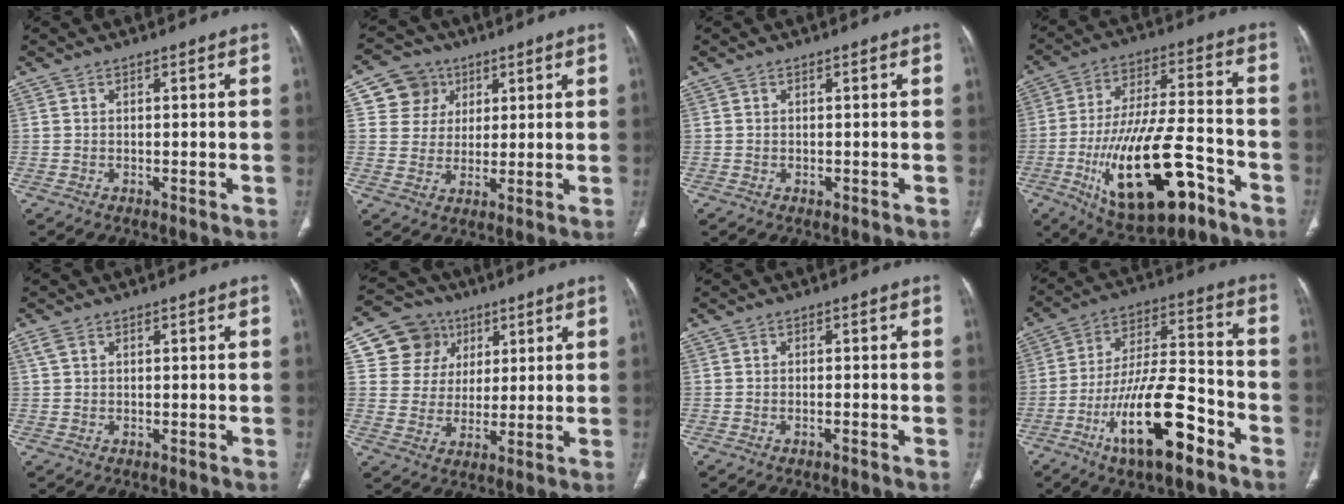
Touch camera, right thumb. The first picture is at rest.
{"total": 8.1, "force": [3.3, 7.3, 1.4], "torque": [0.011, -0.009, 0.059]}
{"total": 0.7, "force": [-0.1, 0.5, 0.5], "torque": [-0.005, 0.000, -0.001]}
{"total": 21.9, "force": [-9.5, 8.7, 17.8], "torque": [-0.323, 0.041, -0.146]}
{"total": 1.6, "force": [0.9, 0.8, 1.1], "torque": [-0.030, 0.009, 0.027]}
{"total": 11.1, "force": [4.7, 9.8, 2.3], "torque": [-0.002, -0.011, 0.086]}
{"total": 0.9, "force": [-0.5, 0.1, 0.7], "torque": [-0.016, 0.005, -0.006]}
{"total": 18.3, "force": [-9.4, 5.9, 14.6], "torque": [-0.255, 0.060, -0.155]}